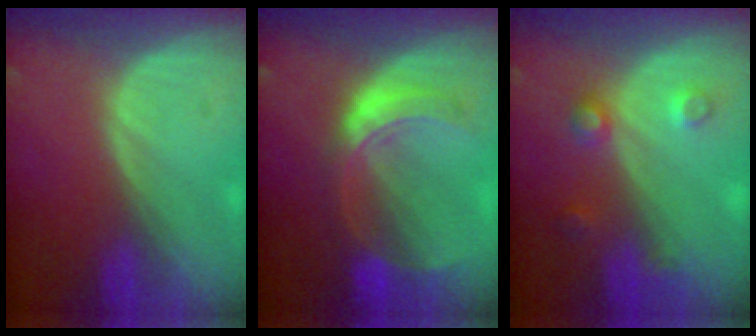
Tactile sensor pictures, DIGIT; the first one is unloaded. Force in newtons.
{"total": 7.6, "press": 6.6, "slide": 3.8}
{"total": 3.4, "press": 3.3, "slide": 0.9}